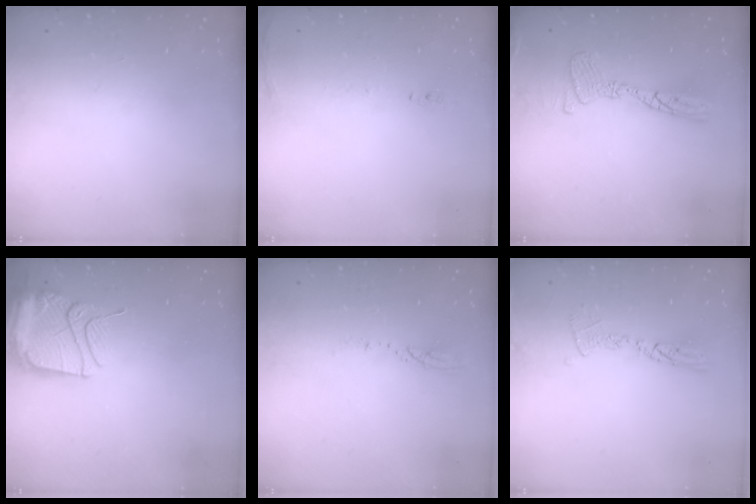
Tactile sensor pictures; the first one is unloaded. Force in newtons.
{"total": 6.1, "press": 6.0, "slide": 0.9}
{"total": 13.5, "press": 13.5, "slide": 1.3}
{"total": 13.3, "press": 13.2, "slide": 1.4}
{"total": 3.2, "press": 3.2, "slide": 0.4}
{"total": 9.7, "press": 9.6, "slide": 0.9}